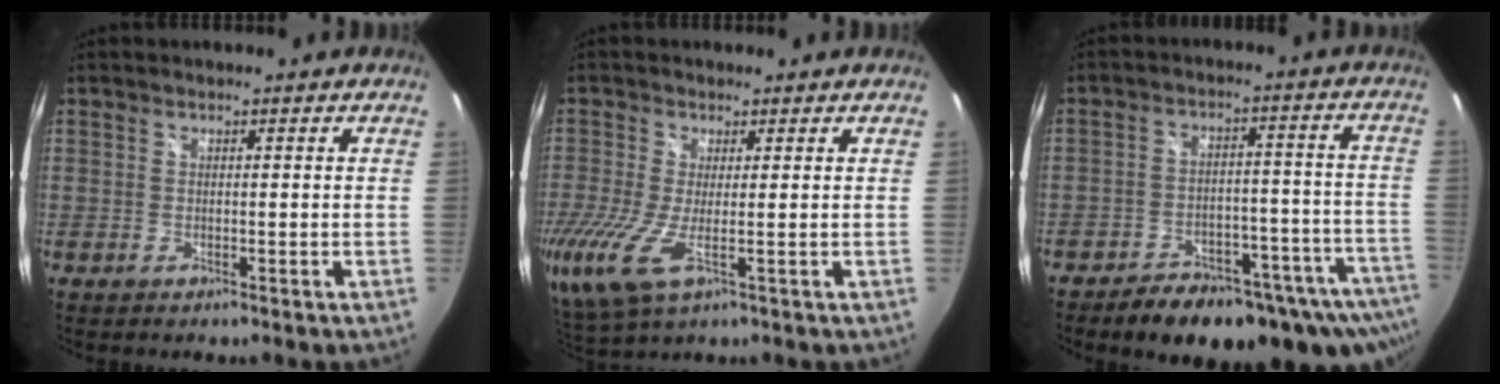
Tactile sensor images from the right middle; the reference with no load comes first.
{"total": 8.7, "force": [-2.2, 2.5, 8.0], "torque": [-0.178, -0.027, -0.044]}
{"total": 23.2, "force": [-17.8, 8.9, 11.9], "torque": [-0.167, -0.010, -0.218]}